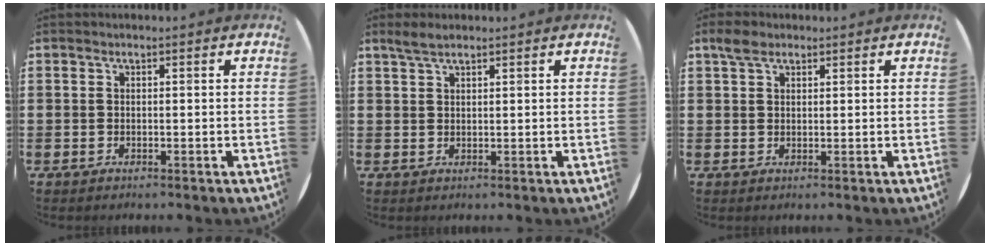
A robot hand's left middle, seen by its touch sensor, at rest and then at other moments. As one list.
[{"total": 2.1, "force": [1.7, 0.5, 1.1], "torque": [-0.025, 0.004, 0.031]}, {"total": 2.3, "force": [1.7, 1.2, 1.0], "torque": [-0.014, 0.003, 0.031]}]